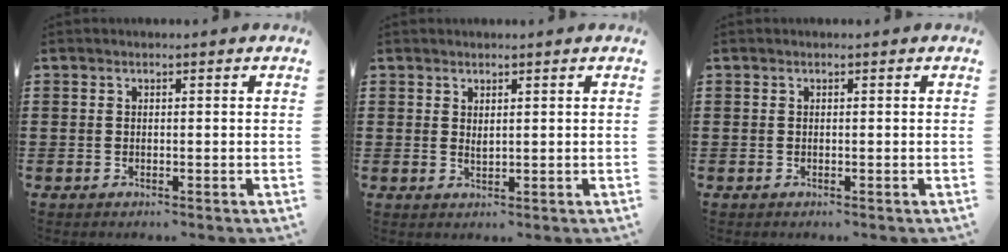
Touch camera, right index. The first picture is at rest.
{"total": 1.0, "force": [0.9, 0.2, 0.4], "torque": [-0.008, 0.002, 0.016]}
{"total": 0.0}